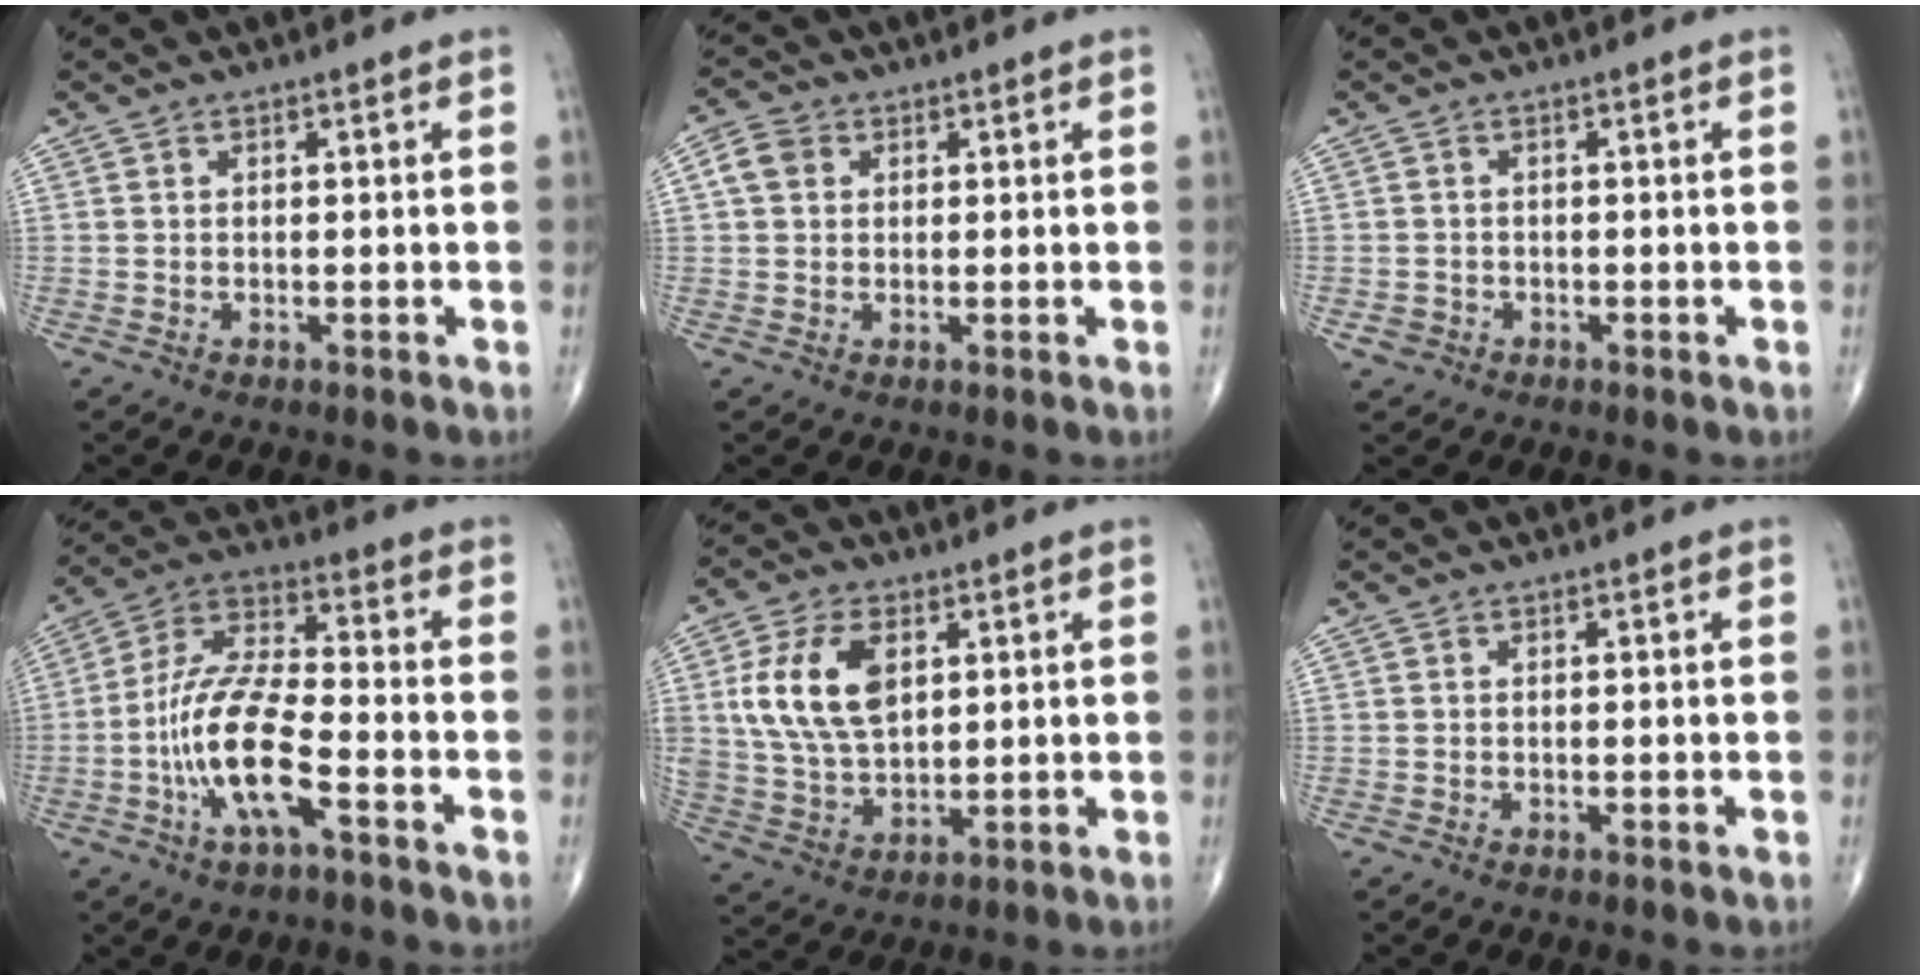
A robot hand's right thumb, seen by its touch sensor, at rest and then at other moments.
{"total": 4.0, "force": [1.0, 3.2, 2.0], "torque": [-0.032, 0.008, 0.015]}
{"total": 1.8, "force": [-0.9, 1.6, 0.3], "torque": [0.000, 0.007, -0.015]}
{"total": 14.1, "force": [-5.0, 4.2, 12.5], "torque": [-0.259, 0.037, -0.097]}
{"total": 13.5, "force": [3.6, 7.9, 10.3], "torque": [-0.195, -0.006, 0.074]}
{"total": 0.0}